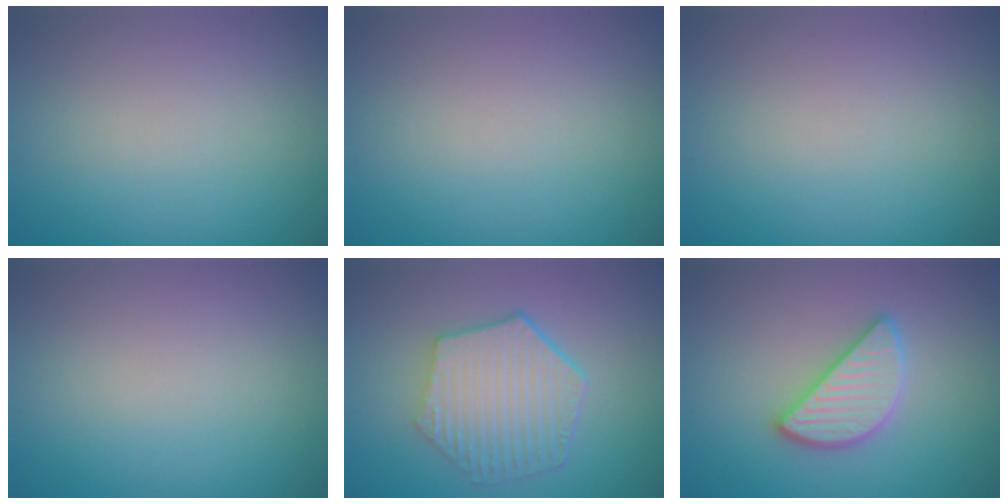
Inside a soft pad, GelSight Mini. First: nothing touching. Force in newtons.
{"total": 0.0}
{"total": 0.0}
{"total": 0.0}
{"total": 6.2, "press": 4.6, "slide": 4.1}
{"total": 4.5, "press": 4.5, "slide": 0.3}